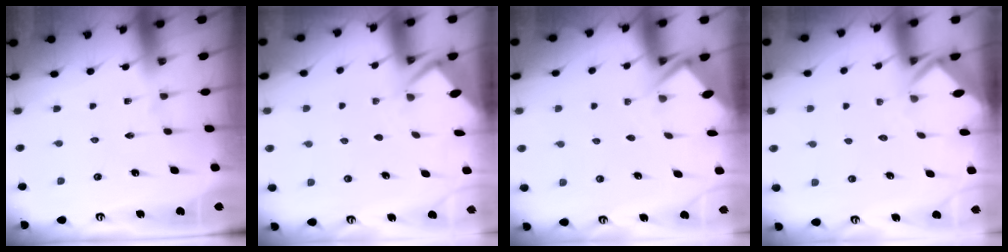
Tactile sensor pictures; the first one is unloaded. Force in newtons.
{"total": 2.9, "press": 2.8, "slide": 0.3}
{"total": 2.9, "press": 2.9, "slide": 0.3}
{"total": 2.4, "press": 2.4, "slide": 0.1}